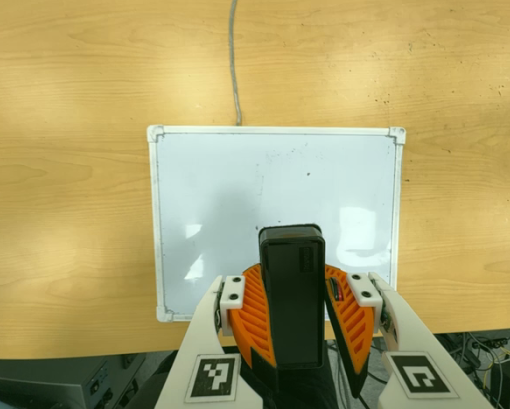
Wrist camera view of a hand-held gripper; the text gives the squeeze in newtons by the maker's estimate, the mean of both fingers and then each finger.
{"total": 10.4, "left": 10.5, "right": 10.2}